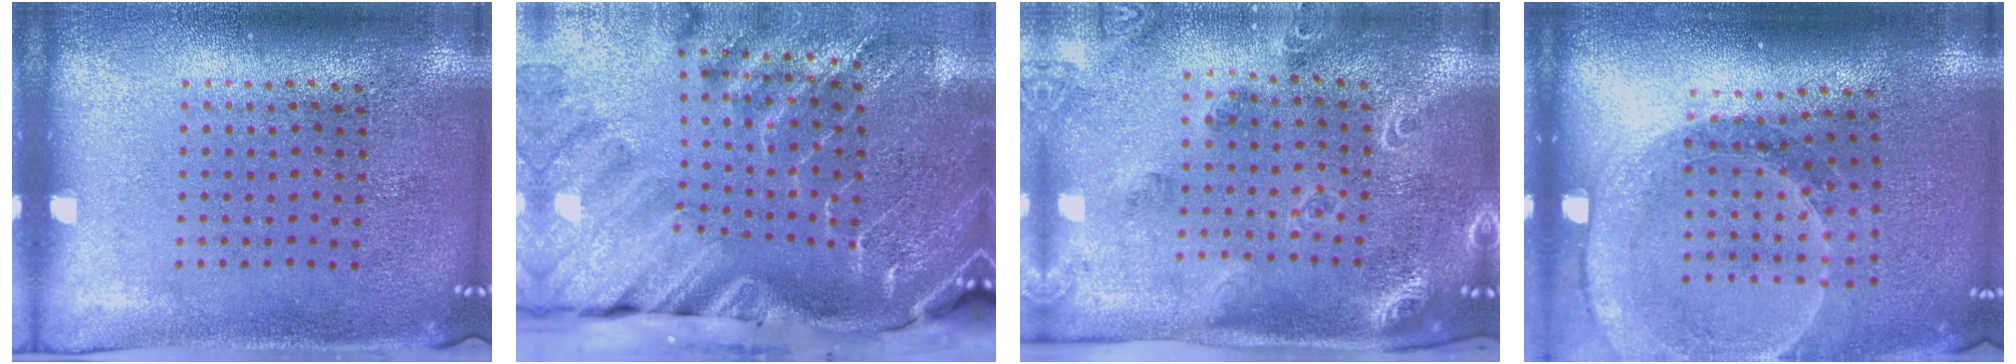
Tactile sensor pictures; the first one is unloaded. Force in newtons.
{"total": 4.3, "press": 3.2, "slide": 2.8}
{"total": 1.8, "press": 1.8, "slide": 0.4}
{"total": 1.5, "press": 1.5, "slide": 0.1}